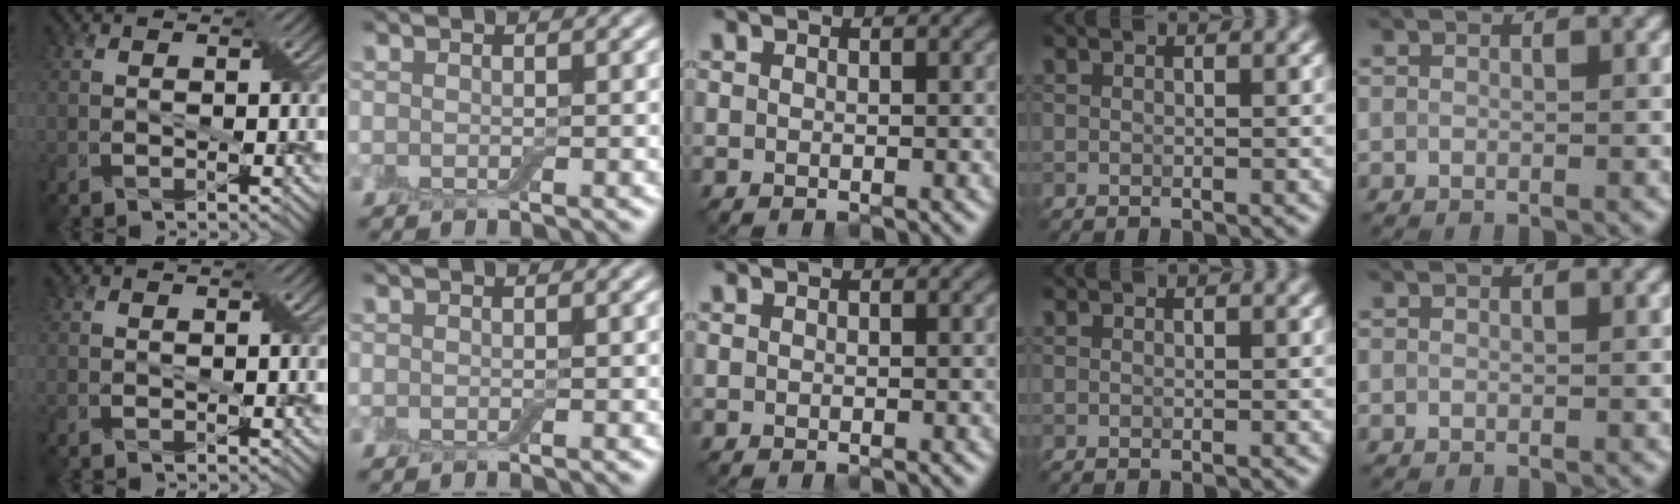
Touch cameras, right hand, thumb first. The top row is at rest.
{}